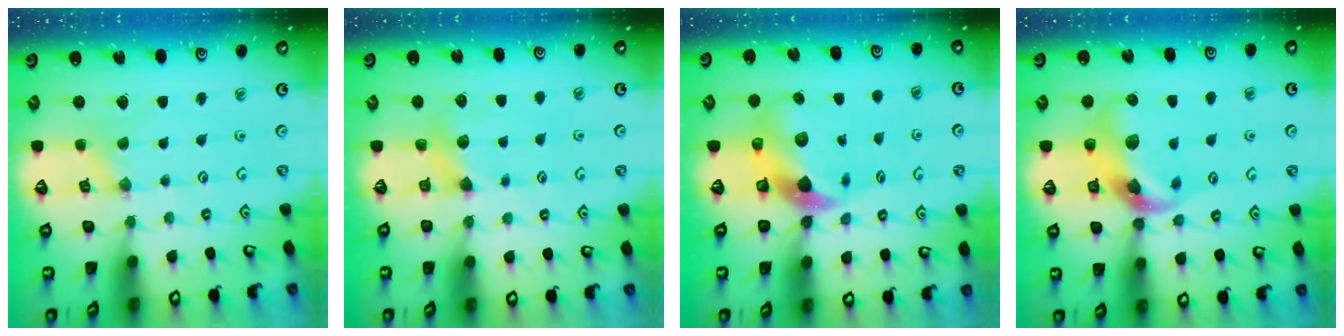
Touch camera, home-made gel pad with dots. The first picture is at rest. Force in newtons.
{"total": 4.9, "press": 4.8, "slide": 0.5}
{"total": 9.2, "press": 9.1, "slide": 1.5}
{"total": 11.8, "press": 11.7, "slide": 1.6}